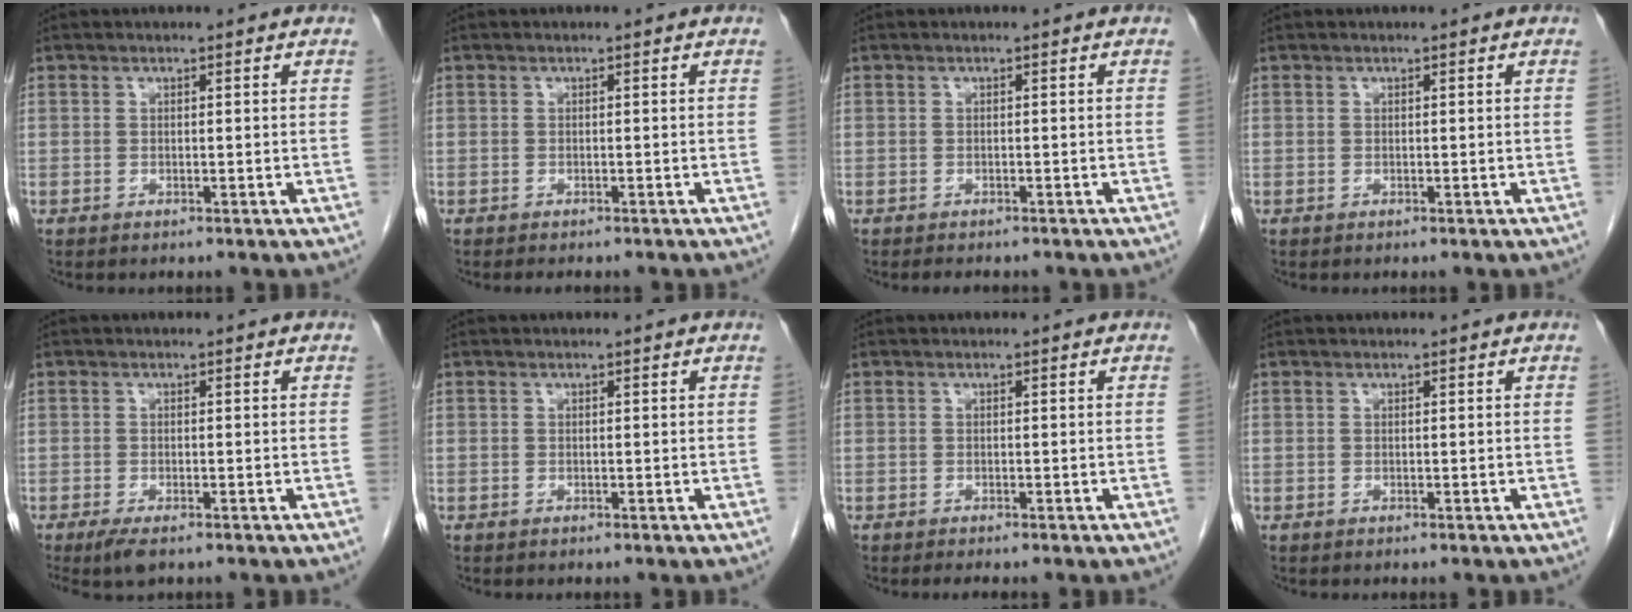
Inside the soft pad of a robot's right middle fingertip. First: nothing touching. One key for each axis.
{"total": 2.6, "fx": -2.2, "fy": 0.6, "fz": 1.2, "tx": -0.019, "ty": -0.005, "tz": -0.022}
{"total": 2.8, "fx": -2.3, "fy": 0.9, "fz": 1.2, "tx": -0.019, "ty": -0.006, "tz": -0.024}
{"total": 0.0}
{"total": 3.3, "fx": -2.1, "fy": 0.9, "fz": 2.3, "tx": -0.045, "ty": -0.008, "tz": -0.035}
{"total": 0.0}
{"total": 1.3, "fx": -1.1, "fy": -0.1, "fz": 0.7, "tx": -0.009, "ty": 0.000, "tz": -0.014}
{"total": 0.0}